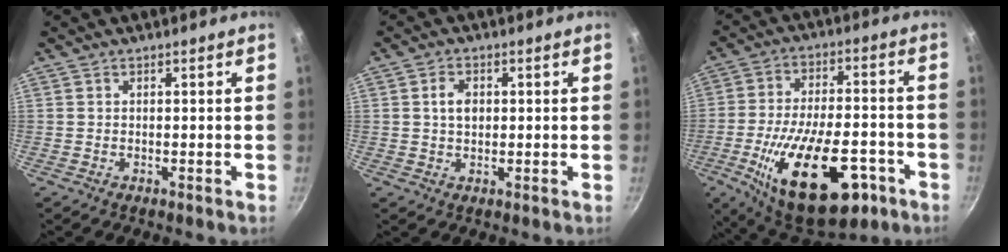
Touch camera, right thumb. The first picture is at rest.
{"total": 3.6, "force": [0.6, 2.5, 2.5], "torque": [-0.034, 0.003, 0.008]}
{"total": 25.1, "force": [-9.7, 12.1, 19.7], "torque": [-0.310, 0.023, -0.140]}